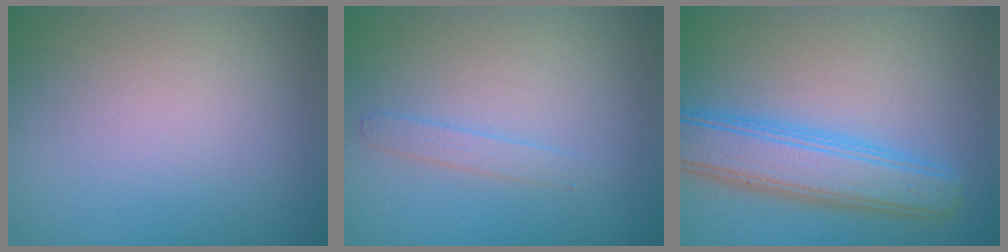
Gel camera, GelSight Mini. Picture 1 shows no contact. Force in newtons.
{"total": 1.0, "press": 1.0, "slide": 0.1}
{"total": 5.5, "press": 5.5, "slide": 0.2}